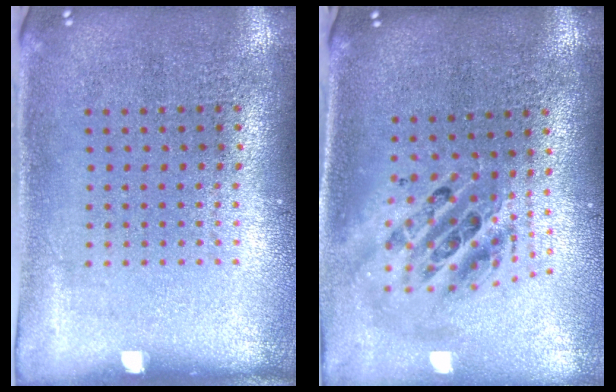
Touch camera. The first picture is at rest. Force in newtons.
{"total": 2.2, "press": 1.7, "slide": 1.4}